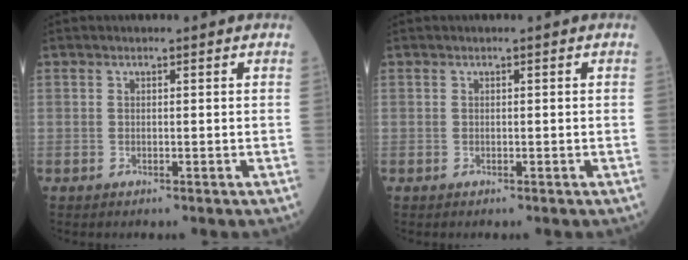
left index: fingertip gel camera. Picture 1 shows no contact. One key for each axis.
{"total": 0.0}